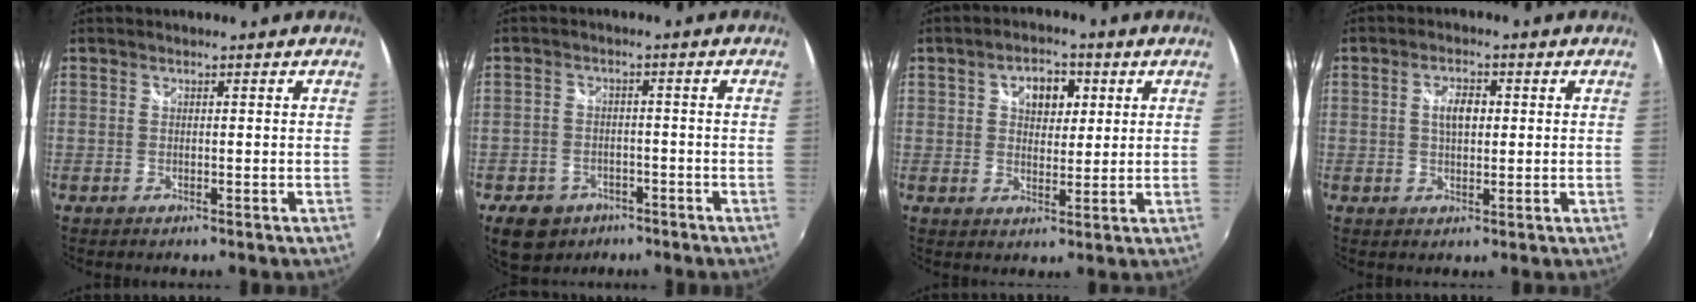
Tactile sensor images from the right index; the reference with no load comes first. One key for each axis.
{"total": 9.3, "fx": -5.7, "fy": 6.6, "fz": 3.1, "tx": -0.093, "ty": 0.007, "tz": -0.082}
{"total": 6.5, "fx": 2.2, "fy": 4.4, "fz": 4.3, "tx": -0.063, "ty": 0.016, "tz": 0.036}
{"total": 4.3, "fx": 0.7, "fy": 2.3, "fz": 3.5, "tx": -0.061, "ty": 0.007, "tz": 0.012}